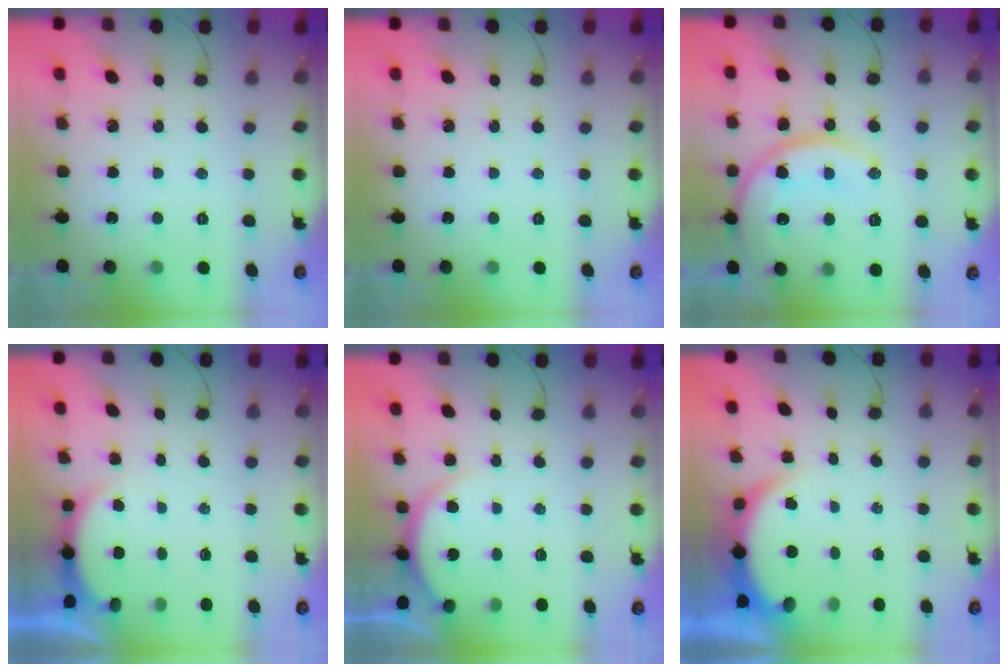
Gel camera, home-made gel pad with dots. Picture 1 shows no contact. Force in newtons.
{"total": 0.0}
{"total": 15.9, "press": 15.9, "slide": 1.2}
{"total": 2.6, "press": 2.6, "slide": 0.6}
{"total": 5.2, "press": 5.1, "slide": 0.5}
{"total": 4.0, "press": 3.9, "slide": 0.6}